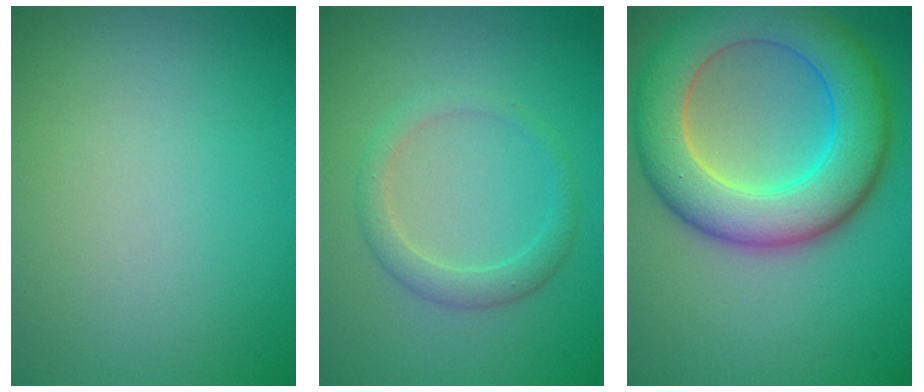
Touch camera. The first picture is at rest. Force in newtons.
{"total": 2.0, "press": 2.0, "slide": 0.1}
{"total": 9.8, "press": 9.8, "slide": 0.1}